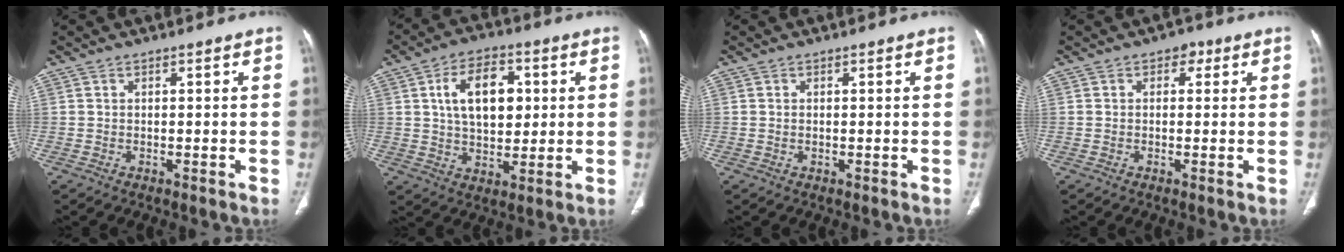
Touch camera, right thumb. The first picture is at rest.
{"total": 12.3, "force": [2.7, 7.6, 9.3], "torque": [-0.127, 0.002, 0.044]}
{"total": 0.6, "force": [0.0, 0.3, 0.5], "torque": [-0.014, 0.002, 0.002]}
{"total": 2.3, "force": [0.8, 1.7, 1.3], "torque": [0.005, 0.003, 0.003]}